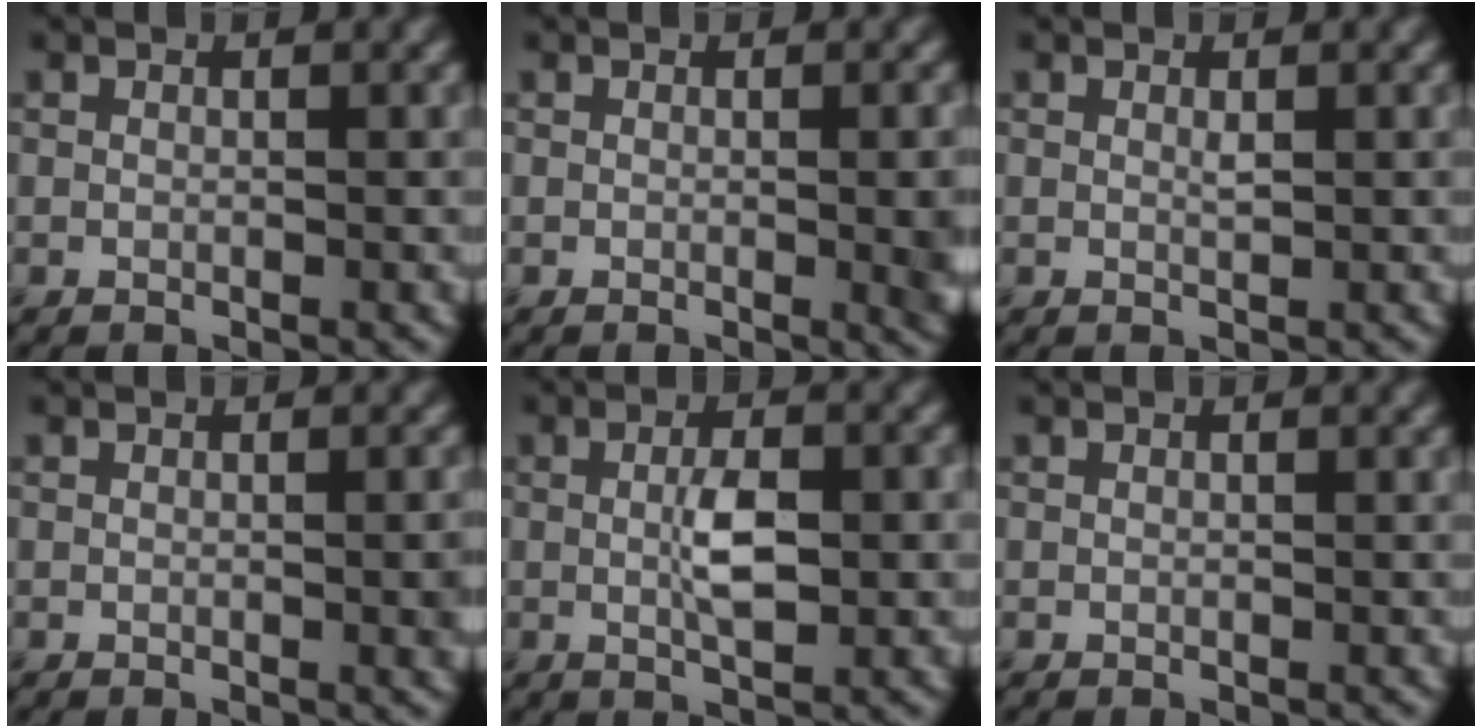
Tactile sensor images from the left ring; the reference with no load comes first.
{"total": 2.7, "force": [-0.2, 0.6, 2.6], "torque": [-0.027, -0.002, -0.002]}
{"total": 0.6, "force": [0.2, 0.1, 0.5], "torque": [-0.009, -0.001, 0.004]}
{"total": 1.6, "force": [-0.1, 0.4, 1.6], "torque": [-0.017, 0.000, -0.002]}
{"total": 3.7, "force": [0.0, 1.3, 3.5], "torque": [-0.066, -0.001, 0.001]}
{"total": 0.0}